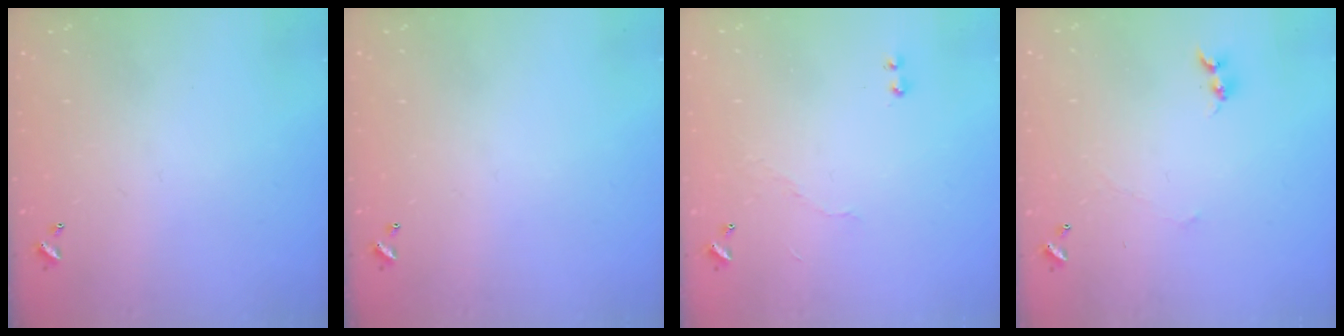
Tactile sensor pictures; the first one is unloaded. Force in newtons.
{"total": 0.0}
{"total": 4.6, "press": 4.6, "slide": 0.3}
{"total": 1.4, "press": 1.3, "slide": 0.4}